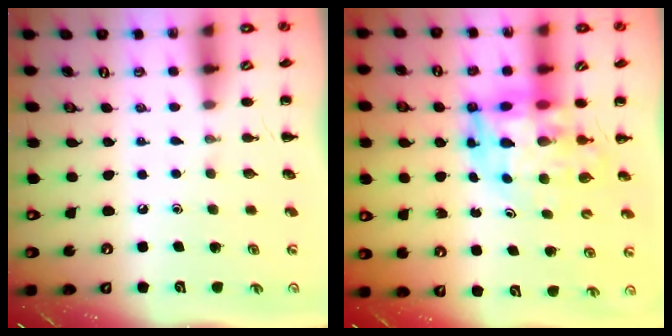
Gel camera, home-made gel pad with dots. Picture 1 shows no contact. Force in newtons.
{"total": 9.7, "press": 9.2, "slide": 3.0}